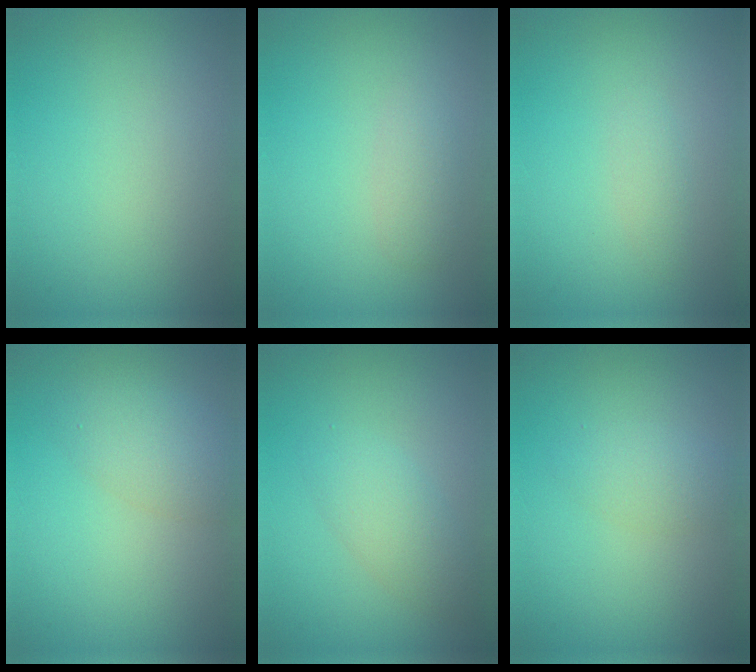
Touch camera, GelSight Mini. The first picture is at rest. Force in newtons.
{"total": 1.3, "press": 1.3, "slide": 0.1}
{"total": 0.9, "press": 0.9, "slide": 0.1}
{"total": 3.0, "press": 3.0, "slide": 0.1}
{"total": 2.7, "press": 2.7, "slide": 0.1}
{"total": 2.0, "press": 2.0, "slide": 0.1}